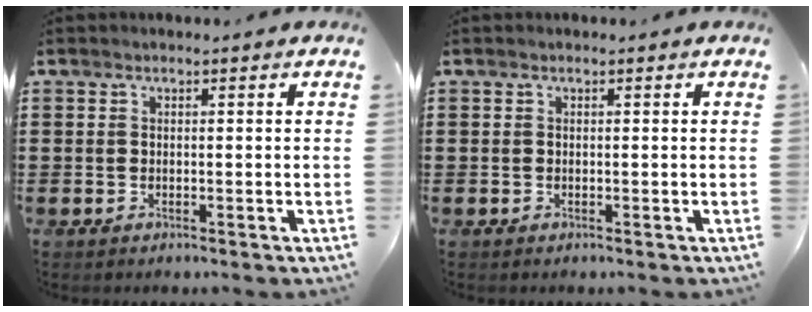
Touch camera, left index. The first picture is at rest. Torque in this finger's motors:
{"motor_torque": [-0.03, -0.03, 0.00, 0.00]}